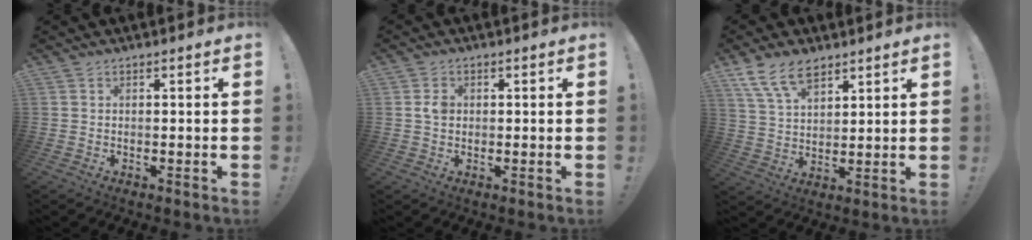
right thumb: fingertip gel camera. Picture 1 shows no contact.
{"total": 2.8, "force": [0.3, 2.1, 1.8], "torque": [-0.033, 0.006, 0.004]}
{"total": 11.1, "force": [7.5, 5.8, 5.8], "torque": [-0.112, -0.028, 0.146]}